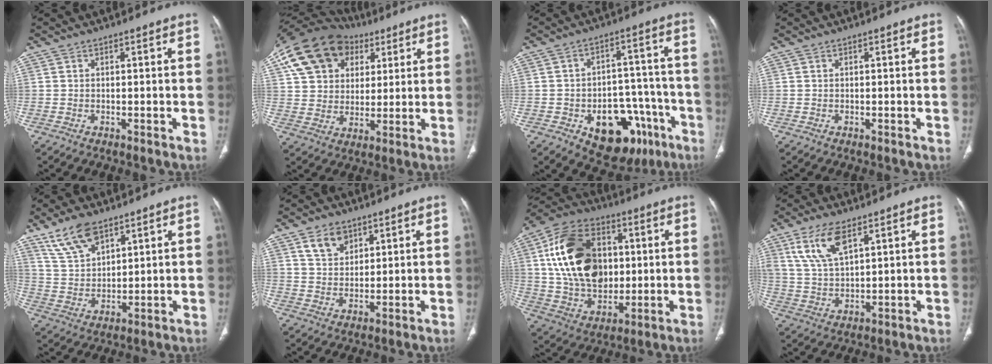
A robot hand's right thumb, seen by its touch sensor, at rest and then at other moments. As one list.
[{"total": 20.1, "force": [8.8, 14.7, 10.5], "torque": [-0.186, 0.022, 0.154]}, {"total": 17.7, "force": [-8.1, 10.8, 11.4], "torque": [-0.108, 0.056, -0.101]}, {"total": 0.0}, {"total": 9.8, "force": [6.8, 4.6, 5.5], "torque": [-0.094, -0.026, 0.141]}, {"total": 6.0, "force": [3.5, 4.0, 2.8], "torque": [-0.031, -0.021, 0.070]}, {"total": 21.8, "force": [3.7, 15.3, 15.1], "torque": [-0.250, 0.001, 0.071]}, {"total": 9.4, "force": [5.2, 3.8, 6.9], "torque": [-0.138, -0.017, 0.111]}]